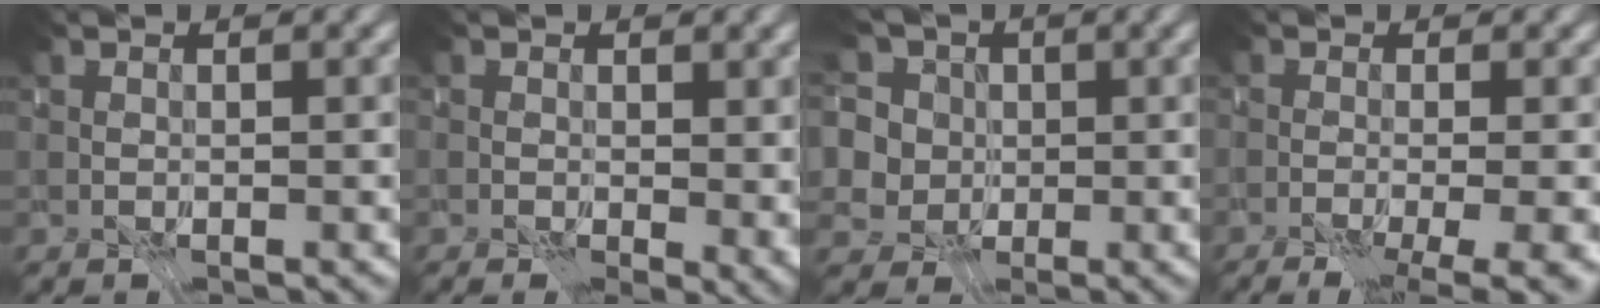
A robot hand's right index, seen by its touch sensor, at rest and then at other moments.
{"total": 3.6, "force": [0.5, 2.4, 2.7], "torque": [-0.039, -0.021, 0.014]}
{"total": 8.4, "force": [3.2, 6.3, 4.6], "torque": [-0.100, 0.026, 0.024]}
{"total": 7.8, "force": [-3.8, 2.7, 6.2], "torque": [-0.078, -0.028, -0.031]}